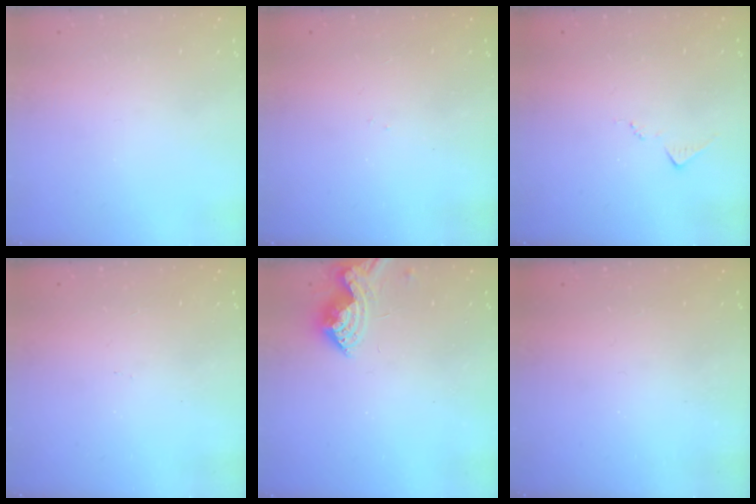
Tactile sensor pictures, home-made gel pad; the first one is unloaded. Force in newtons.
{"total": 3.1, "press": 3.0, "slide": 0.6}
{"total": 7.0, "press": 7.0, "slide": 0.3}
{"total": 4.1, "press": 4.1, "slide": 0.6}
{"total": 8.9, "press": 8.9, "slide": 0.5}
{"total": 0.9, "press": 0.9, "slide": 0.3}